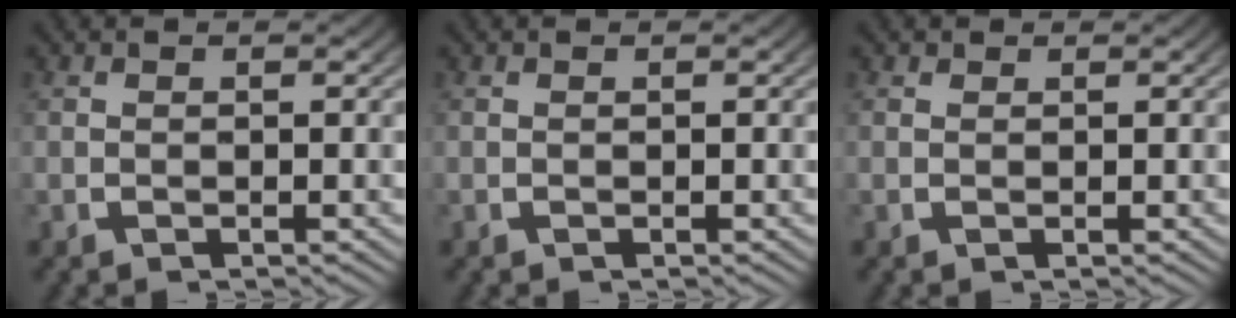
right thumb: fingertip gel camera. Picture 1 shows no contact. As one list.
[{"total": 0.0}, {"total": 0.5, "force": [0.5, 0.3, 0.0], "torque": [0.002, -0.003, 0.010]}]